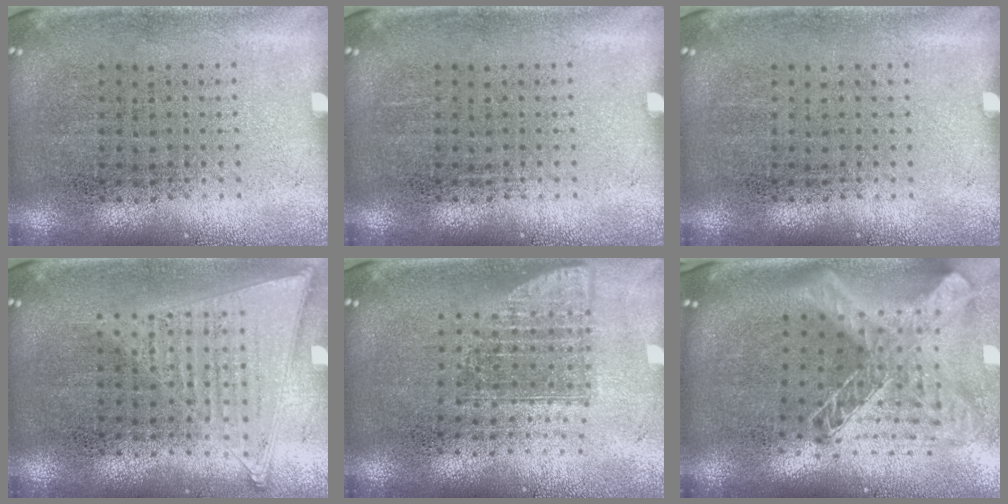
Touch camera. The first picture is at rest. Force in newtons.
{"total": 0.0}
{"total": 0.0}
{"total": 1.1, "press": 1.1, "slide": 0.1}
{"total": 1.5, "press": 1.1, "slide": 0.9}
{"total": 2.5, "press": 1.8, "slide": 1.8}